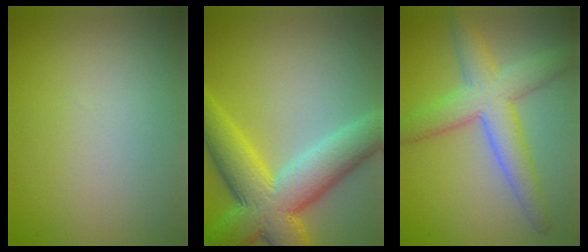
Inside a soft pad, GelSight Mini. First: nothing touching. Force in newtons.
{"total": 10.2, "press": 10.1, "slide": 0.2}
{"total": 6.2, "press": 6.2, "slide": 0.2}